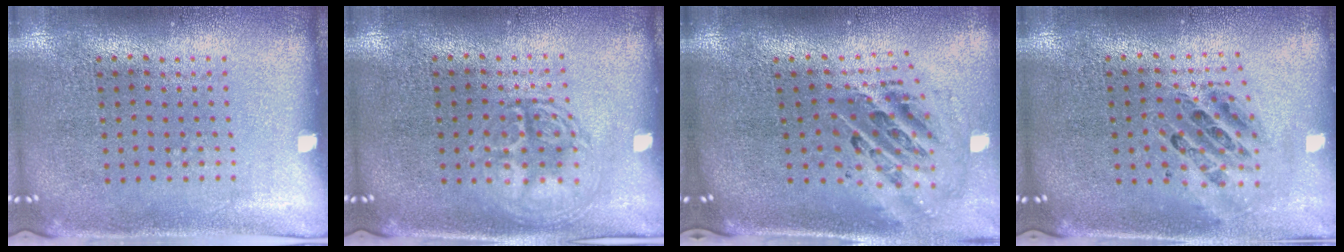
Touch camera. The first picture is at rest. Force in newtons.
{"total": 2.7, "press": 2.7, "slide": 0.3}
{"total": 1.8, "press": 1.4, "slide": 1.2}
{"total": 0.8, "press": 0.8, "slide": 0.1}